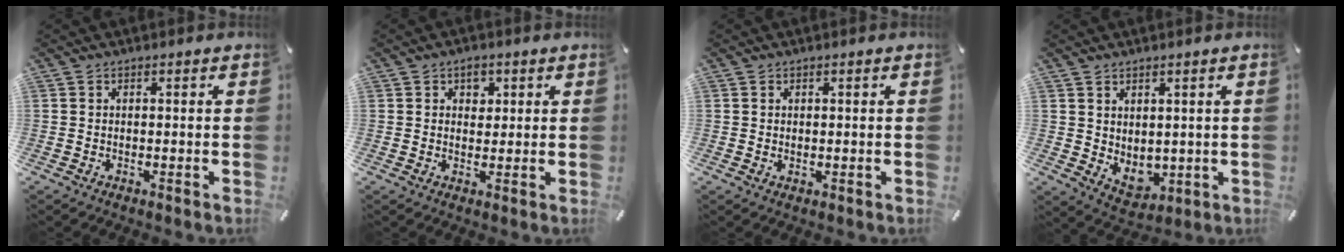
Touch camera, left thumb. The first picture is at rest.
{"total": 3.1, "force": [1.2, 2.3, 1.6], "torque": [-0.002, -0.007, 0.013]}
{"total": 0.6, "force": [0.3, 0.4, 0.2], "torque": [-0.003, 0.002, 0.005]}
{"total": 4.7, "force": [1.8, 4.1, 1.7], "torque": [-0.014, -0.014, 0.036]}